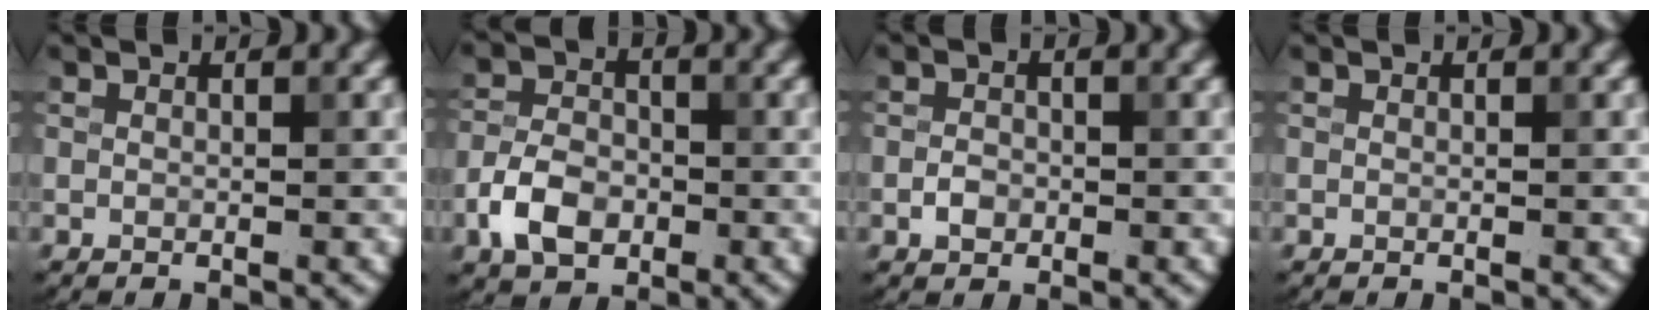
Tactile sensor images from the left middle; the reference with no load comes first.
{"total": 4.6, "force": [-1.9, 3.1, 2.8], "torque": [-0.056, 0.002, -0.041]}
{"total": 1.5, "force": [-0.6, 1.1, 0.8], "torque": [-0.013, 0.001, -0.013]}
{"total": 0.0}